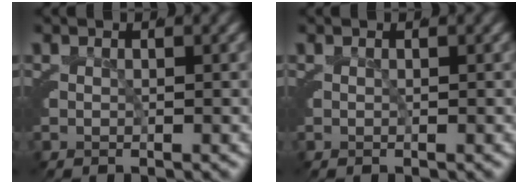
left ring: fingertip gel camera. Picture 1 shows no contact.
{"total": 0.0}